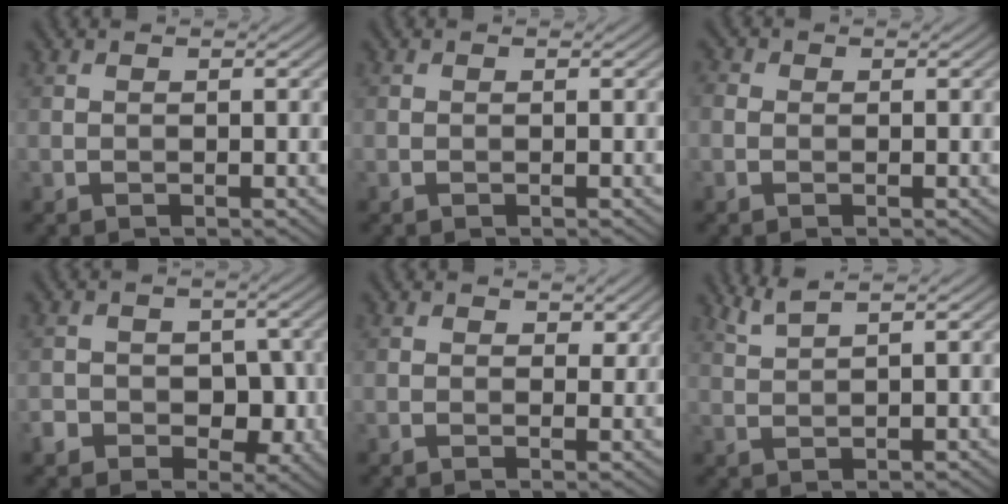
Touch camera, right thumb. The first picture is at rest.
{"total": 0.0}
{"total": 1.3, "force": [-0.2, 1.1, 0.5], "torque": [-0.009, -0.002, -0.006]}
{"total": 5.6, "force": [-1.7, 4.5, 2.8], "torque": [-0.042, -0.007, -0.027]}
{"total": 1.7, "force": [0.9, 1.1, 0.9], "torque": [-0.013, -0.004, 0.016]}
{"total": 3.0, "force": [2.1, 0.5, 2.1], "torque": [-0.038, 0.012, 0.047]}